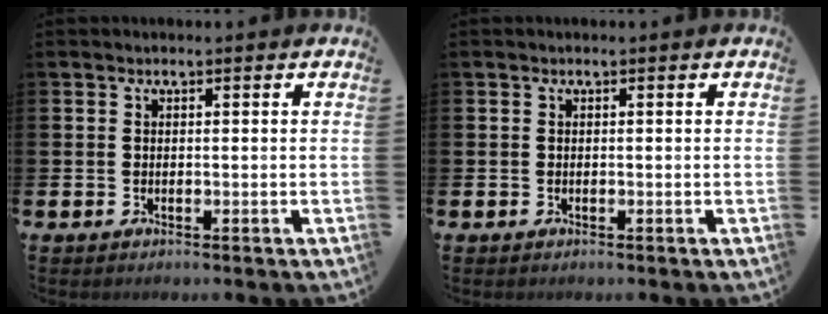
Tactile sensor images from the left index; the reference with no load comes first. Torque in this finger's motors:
{"motor_torque": [0.12, -0.25, -0.04, 0.00]}